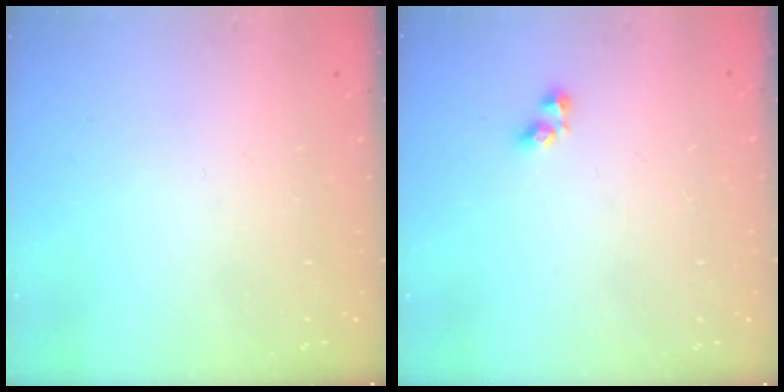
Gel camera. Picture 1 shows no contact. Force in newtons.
{"total": 3.6, "press": 3.6, "slide": 0.1}